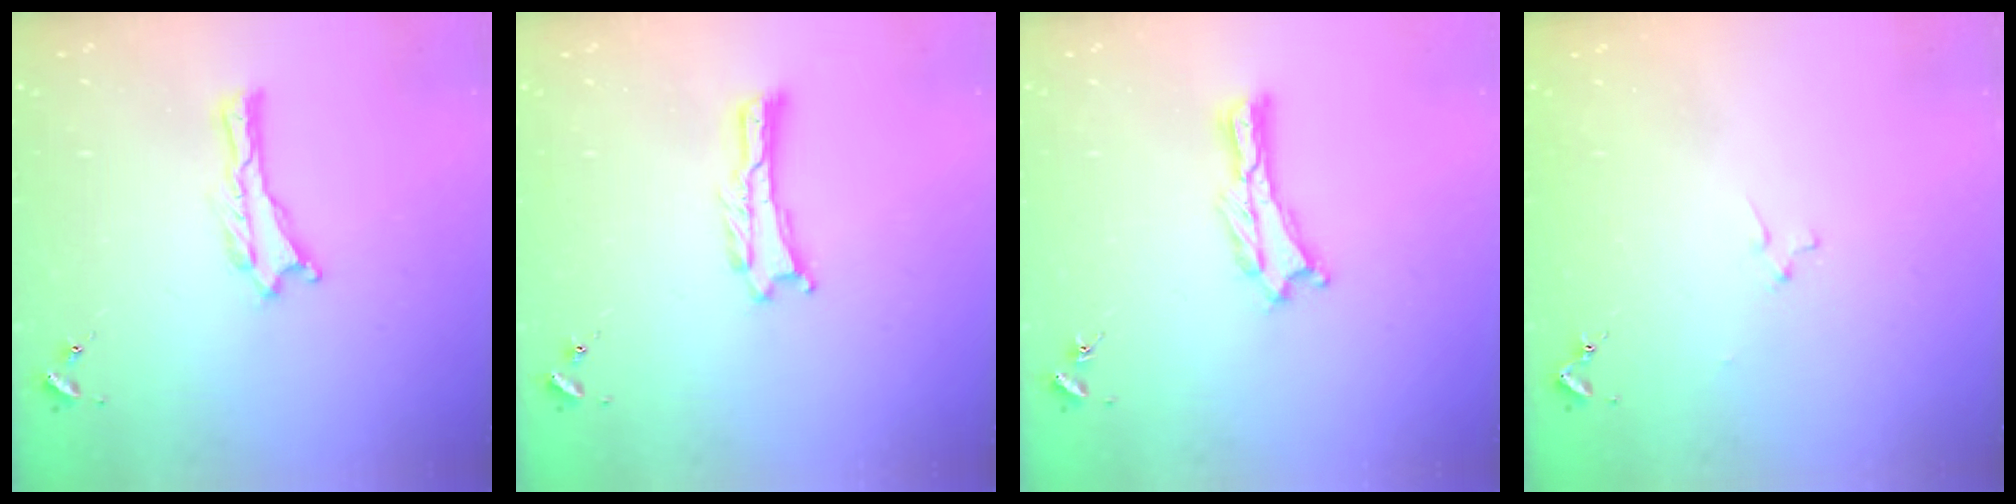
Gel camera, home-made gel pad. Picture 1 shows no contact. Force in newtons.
{"total": 0.0}
{"total": 0.7, "press": 0.7, "slide": 0.2}
{"total": 1.1, "press": 1.1, "slide": 0.1}